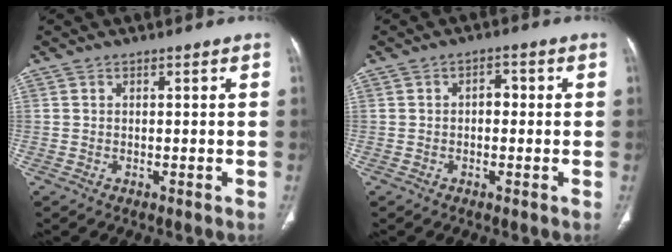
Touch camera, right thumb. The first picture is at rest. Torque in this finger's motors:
{"motor_torque": [-0.42, 0.51, -0.08, 0.18, 0.09]}